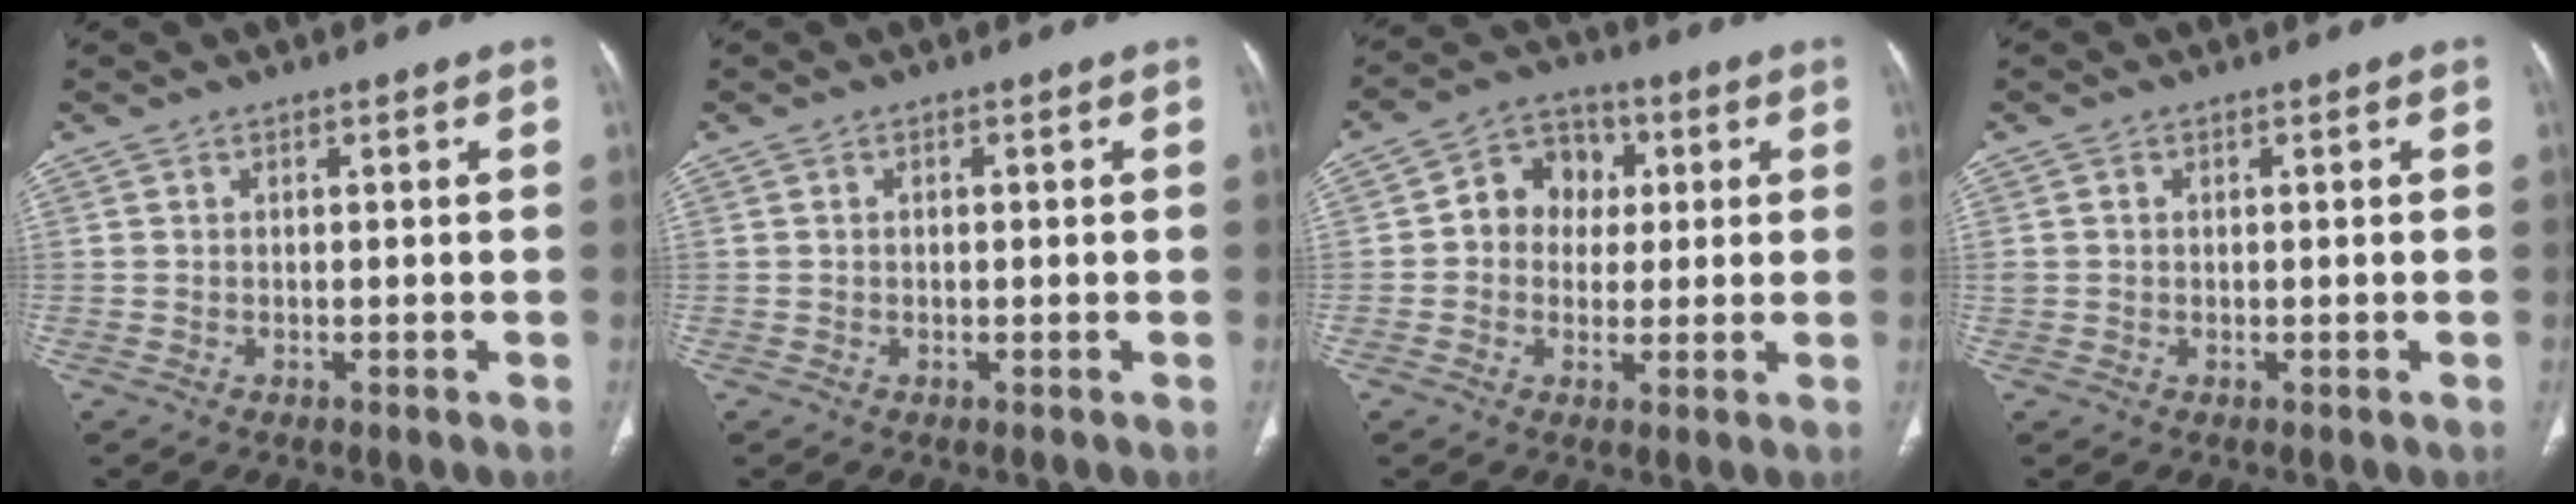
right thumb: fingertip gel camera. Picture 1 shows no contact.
{"total": 0.6, "force": [0.1, 0.3, 0.5], "torque": [-0.011, 0.003, 0.002]}
{"total": 9.3, "force": [1.3, 7.8, 4.8], "torque": [-0.035, 0.013, 0.009]}
{"total": 1.2, "force": [0.3, 1.1, 0.5], "torque": [-0.006, 0.003, 0.008]}